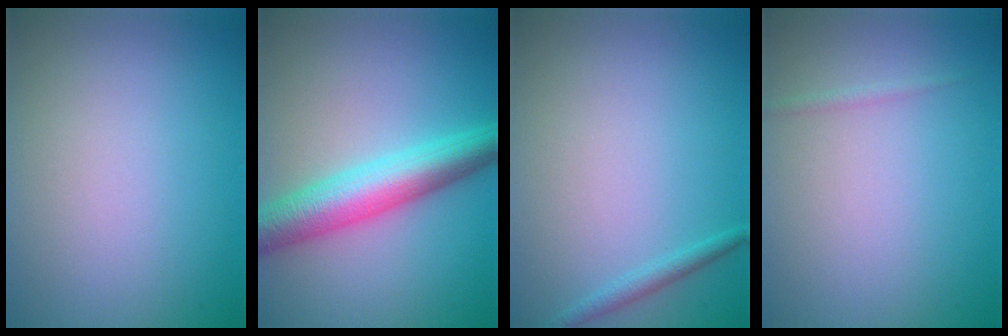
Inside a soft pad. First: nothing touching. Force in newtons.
{"total": 6.5, "press": 6.5, "slide": 0.0}
{"total": 1.1, "press": 1.1, "slide": 0.0}
{"total": 0.6, "press": 0.6, "slide": 0.0}